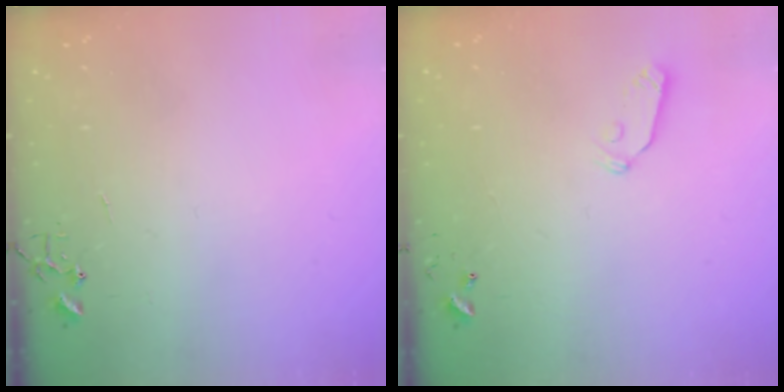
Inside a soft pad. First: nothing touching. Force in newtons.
{"total": 5.3, "press": 5.3, "slide": 0.1}